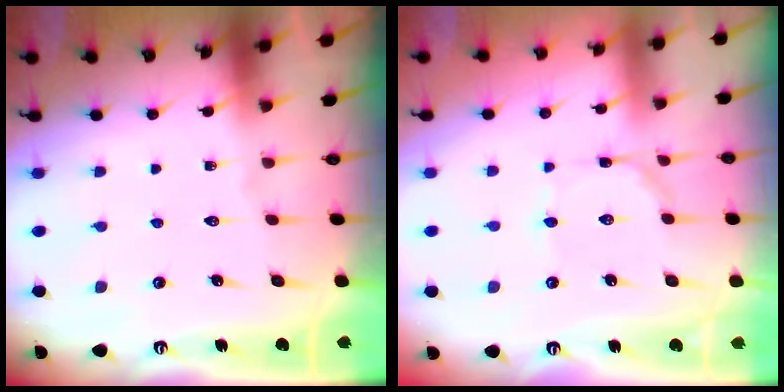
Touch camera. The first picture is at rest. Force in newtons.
{"total": 2.5, "press": 2.5, "slide": 0.1}